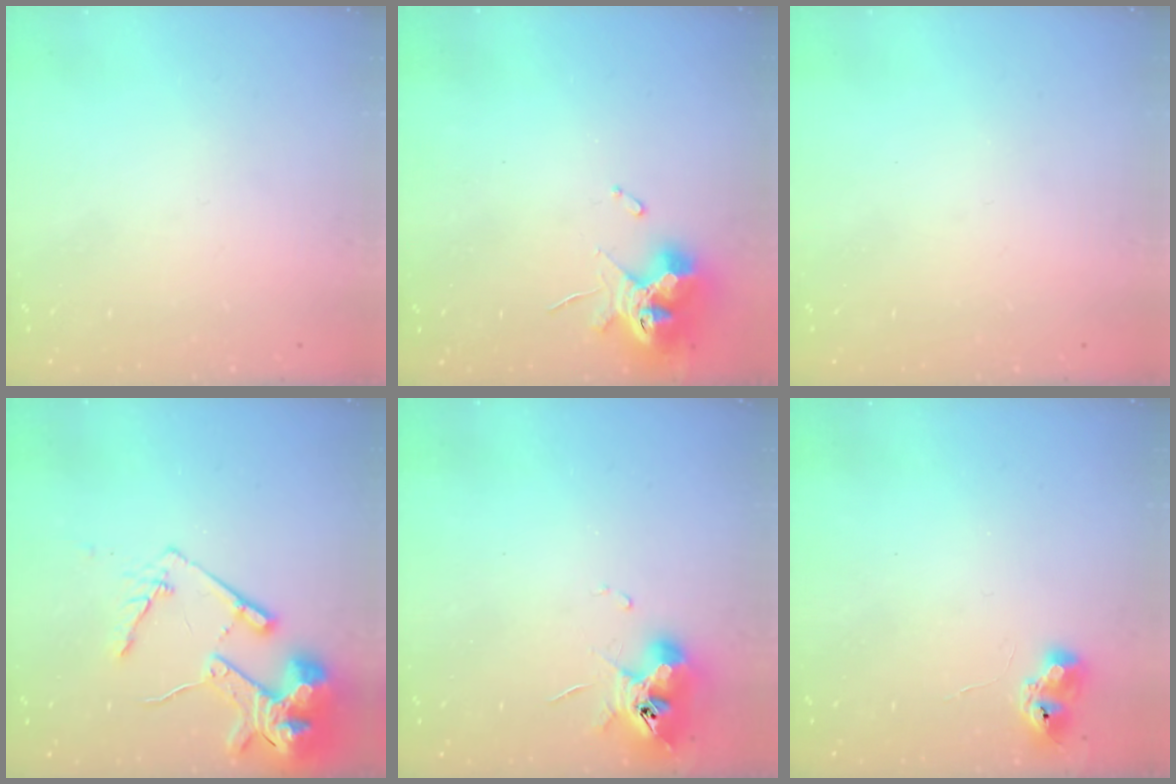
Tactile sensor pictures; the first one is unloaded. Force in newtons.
{"total": 11.4, "press": 11.3, "slide": 1.1}
{"total": 0.0}
{"total": 16.3, "press": 16.2, "slide": 1.9}
{"total": 11.9, "press": 11.8, "slide": 1.7}
{"total": 7.5, "press": 7.4, "slide": 1.2}